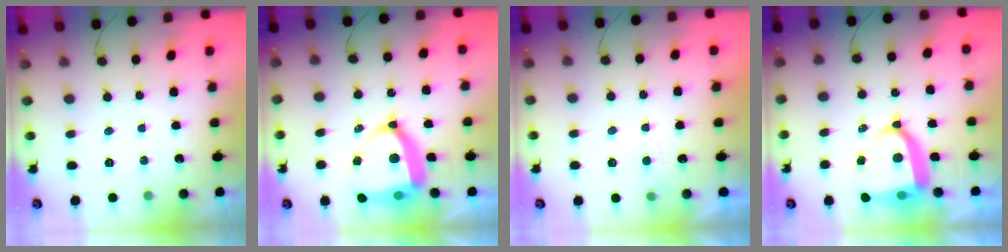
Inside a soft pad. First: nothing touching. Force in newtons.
{"total": 15.2, "press": 15.1, "slide": 1.7}
{"total": 2.5, "press": 2.5, "slide": 0.3}
{"total": 11.1, "press": 11.0, "slide": 1.5}